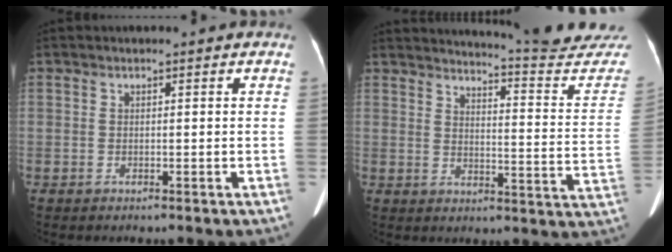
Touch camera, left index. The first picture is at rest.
{"total": 20.5, "force": [20.1, -0.5, 4.0], "torque": [-0.055, -0.139, 0.224]}